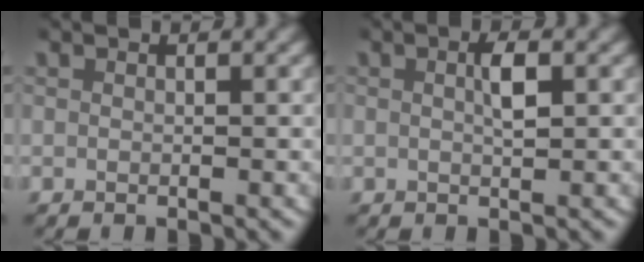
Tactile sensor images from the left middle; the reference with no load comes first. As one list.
[{"total": 1.8, "force": [0.3, 0.4, 1.7], "torque": [-0.028, -0.001, 0.006]}]